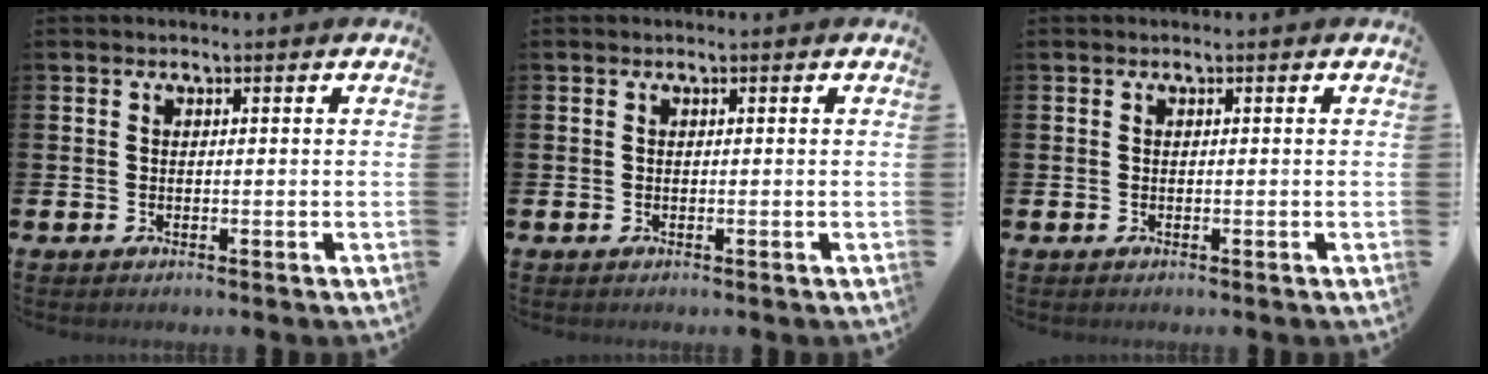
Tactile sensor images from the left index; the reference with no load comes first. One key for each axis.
{"total": 0.0}
{"total": 0.0}